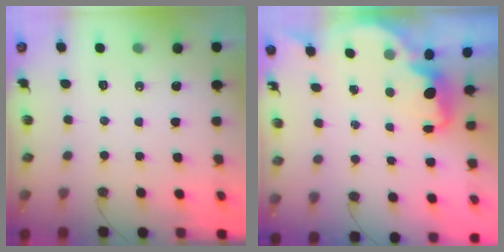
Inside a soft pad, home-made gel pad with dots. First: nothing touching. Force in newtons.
{"total": 2.3, "press": 2.2, "slide": 0.6}